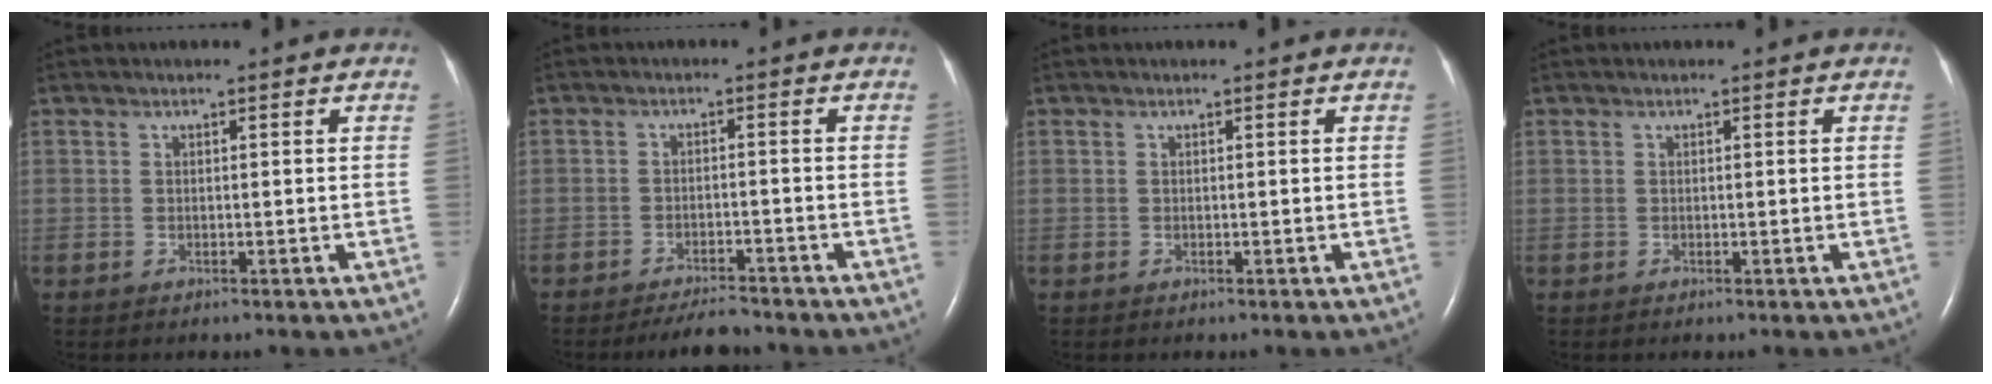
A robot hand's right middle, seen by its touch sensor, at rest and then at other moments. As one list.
[{"total": 4.2, "force": [-4.0, 0.7, 1.2], "torque": [-0.022, -0.011, -0.067]}, {"total": 0.0}, {"total": 0.0}]